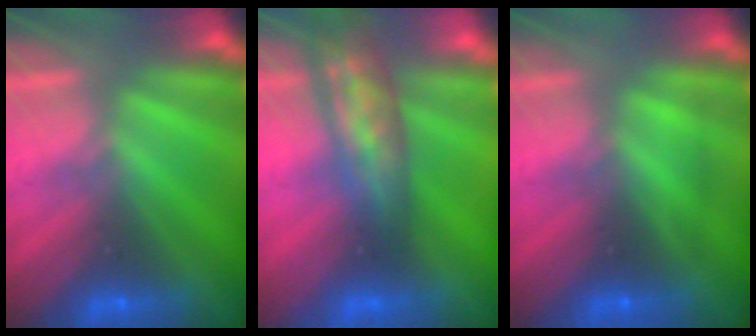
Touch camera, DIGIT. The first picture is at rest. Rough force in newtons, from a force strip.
{"total": 2.9}
{"total": 1.9}